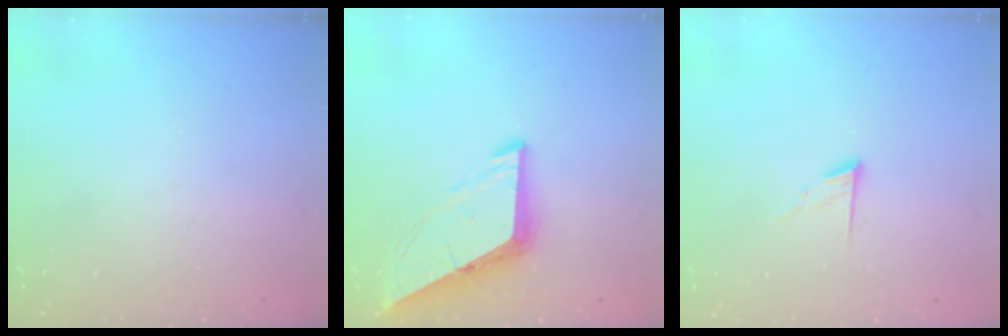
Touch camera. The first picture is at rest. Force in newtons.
{"total": 8.2, "press": 8.2, "slide": 0.6}
{"total": 5.7, "press": 5.7, "slide": 0.6}